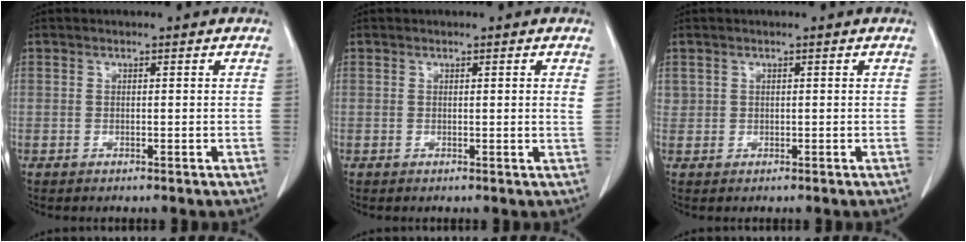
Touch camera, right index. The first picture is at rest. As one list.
[{"total": 1.1, "force": [0.4, -0.2, 1.0], "torque": [-0.014, -0.002, 0.004]}, {"total": 0.9, "force": [0.5, 0.8, 0.1], "torque": [0.011, 0.004, 0.005]}]